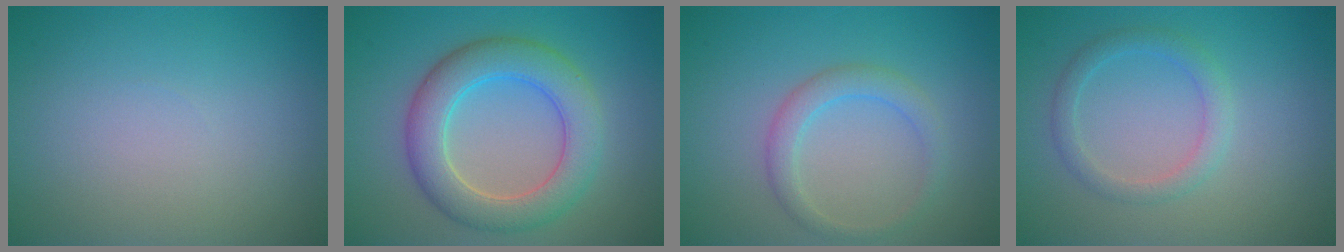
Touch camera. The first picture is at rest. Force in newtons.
{"total": 6.2, "press": 6.1, "slide": 0.5}
{"total": 2.3, "press": 2.3, "slide": 0.0}
{"total": 2.1, "press": 2.1, "slide": 0.1}